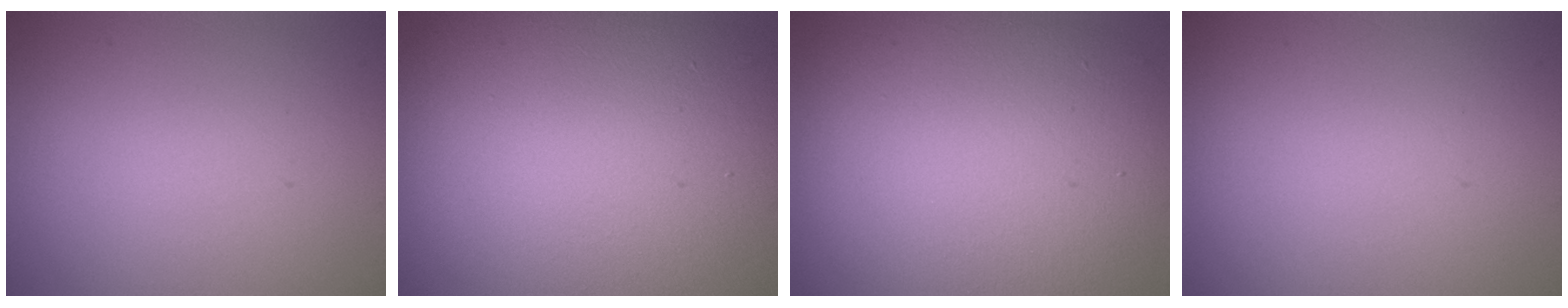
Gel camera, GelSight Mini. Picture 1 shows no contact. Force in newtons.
{"total": 17.6, "press": 17.5, "slide": 1.0}
{"total": 14.1, "press": 14.1, "slide": 1.2}
{"total": 0.0}